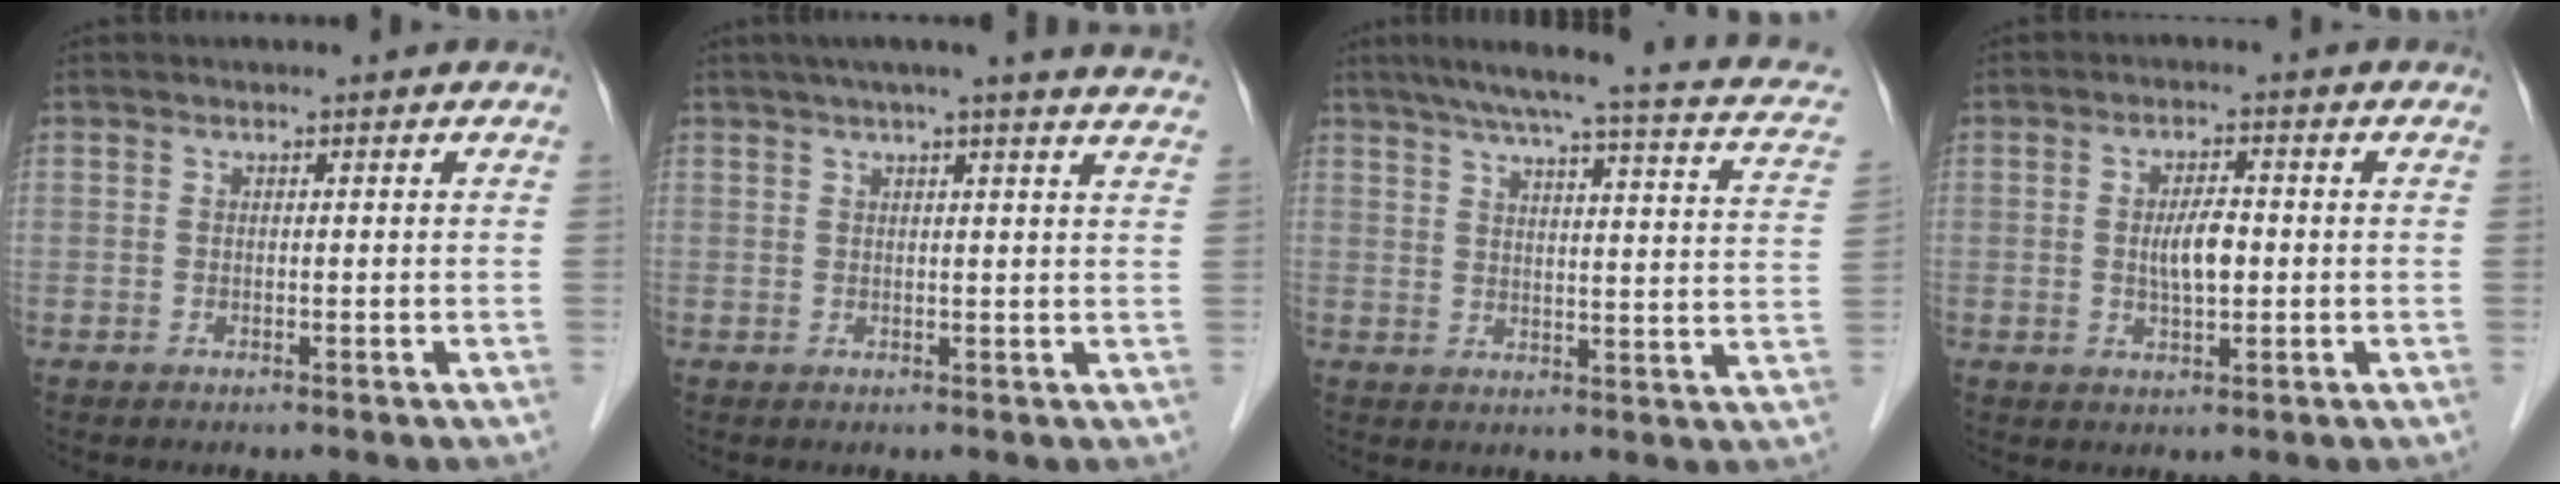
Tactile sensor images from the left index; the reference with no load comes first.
{"total": 16.7, "force": [14.8, 0.1, 7.8], "torque": [-0.107, 0.005, 0.167]}
{"total": 19.5, "force": [14.5, 2.7, 12.7], "torque": [-0.183, 0.017, 0.166]}
{"total": 4.3, "force": [-0.2, 1.4, 4.1], "torque": [-0.079, 0.002, -0.003]}